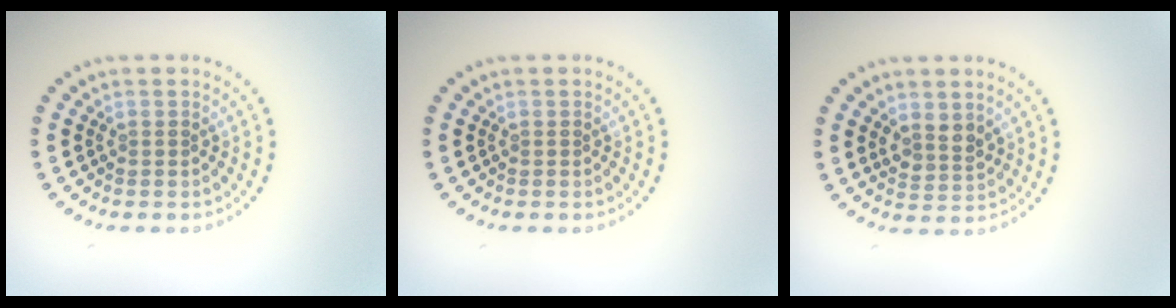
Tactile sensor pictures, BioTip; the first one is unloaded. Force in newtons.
{"total": 0.0}
{"total": 2.1, "press": 1.7, "slide": 1.1}